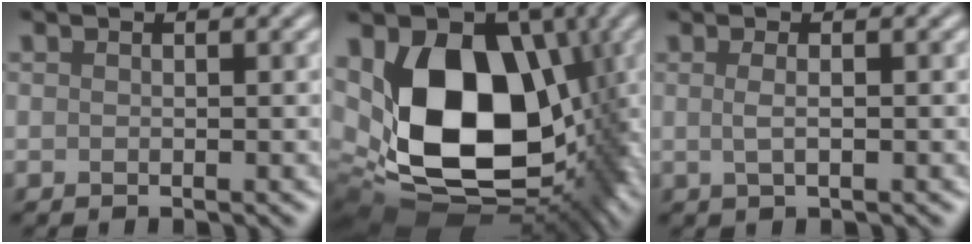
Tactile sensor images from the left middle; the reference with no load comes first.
{"total": 16.7, "force": [0.8, 11.5, 12.1], "torque": [-0.220, -0.030, 0.017]}
{"total": 1.2, "force": [0.1, 0.1, 1.2], "torque": [-0.029, -0.002, 0.003]}